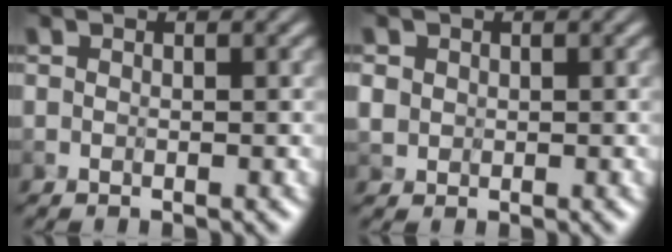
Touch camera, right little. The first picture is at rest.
{"total": 1.2, "force": [0.2, 1.2, 0.3], "torque": [-0.007, -0.004, 0.008]}